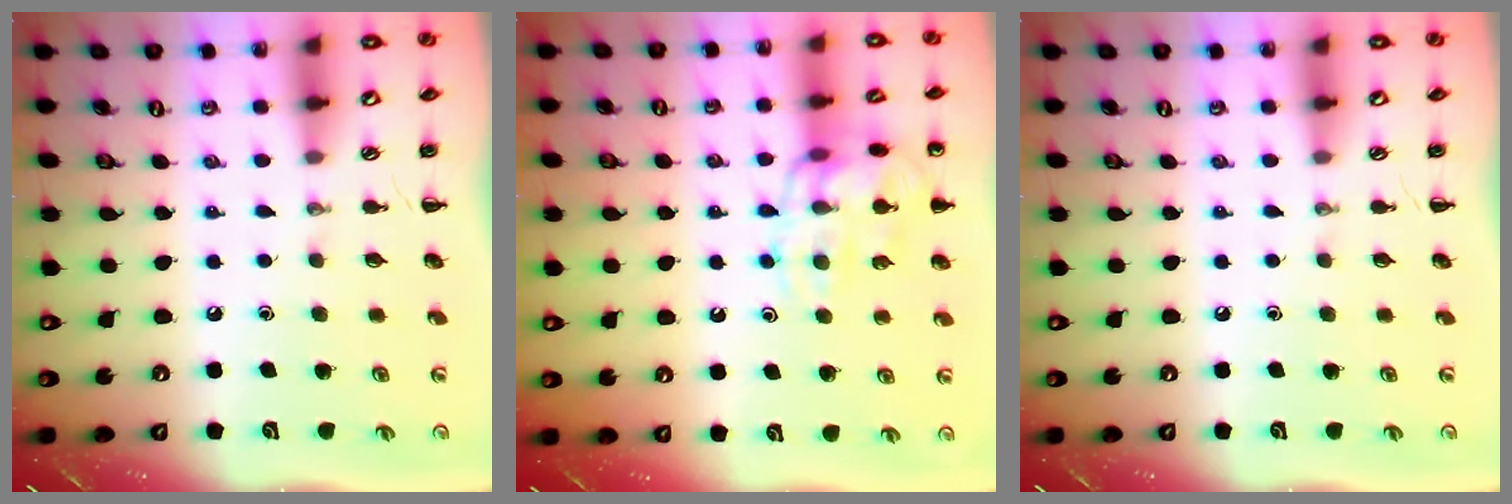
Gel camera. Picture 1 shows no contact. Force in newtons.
{"total": 13.6, "press": 13.5, "slide": 1.4}
{"total": 0.0}